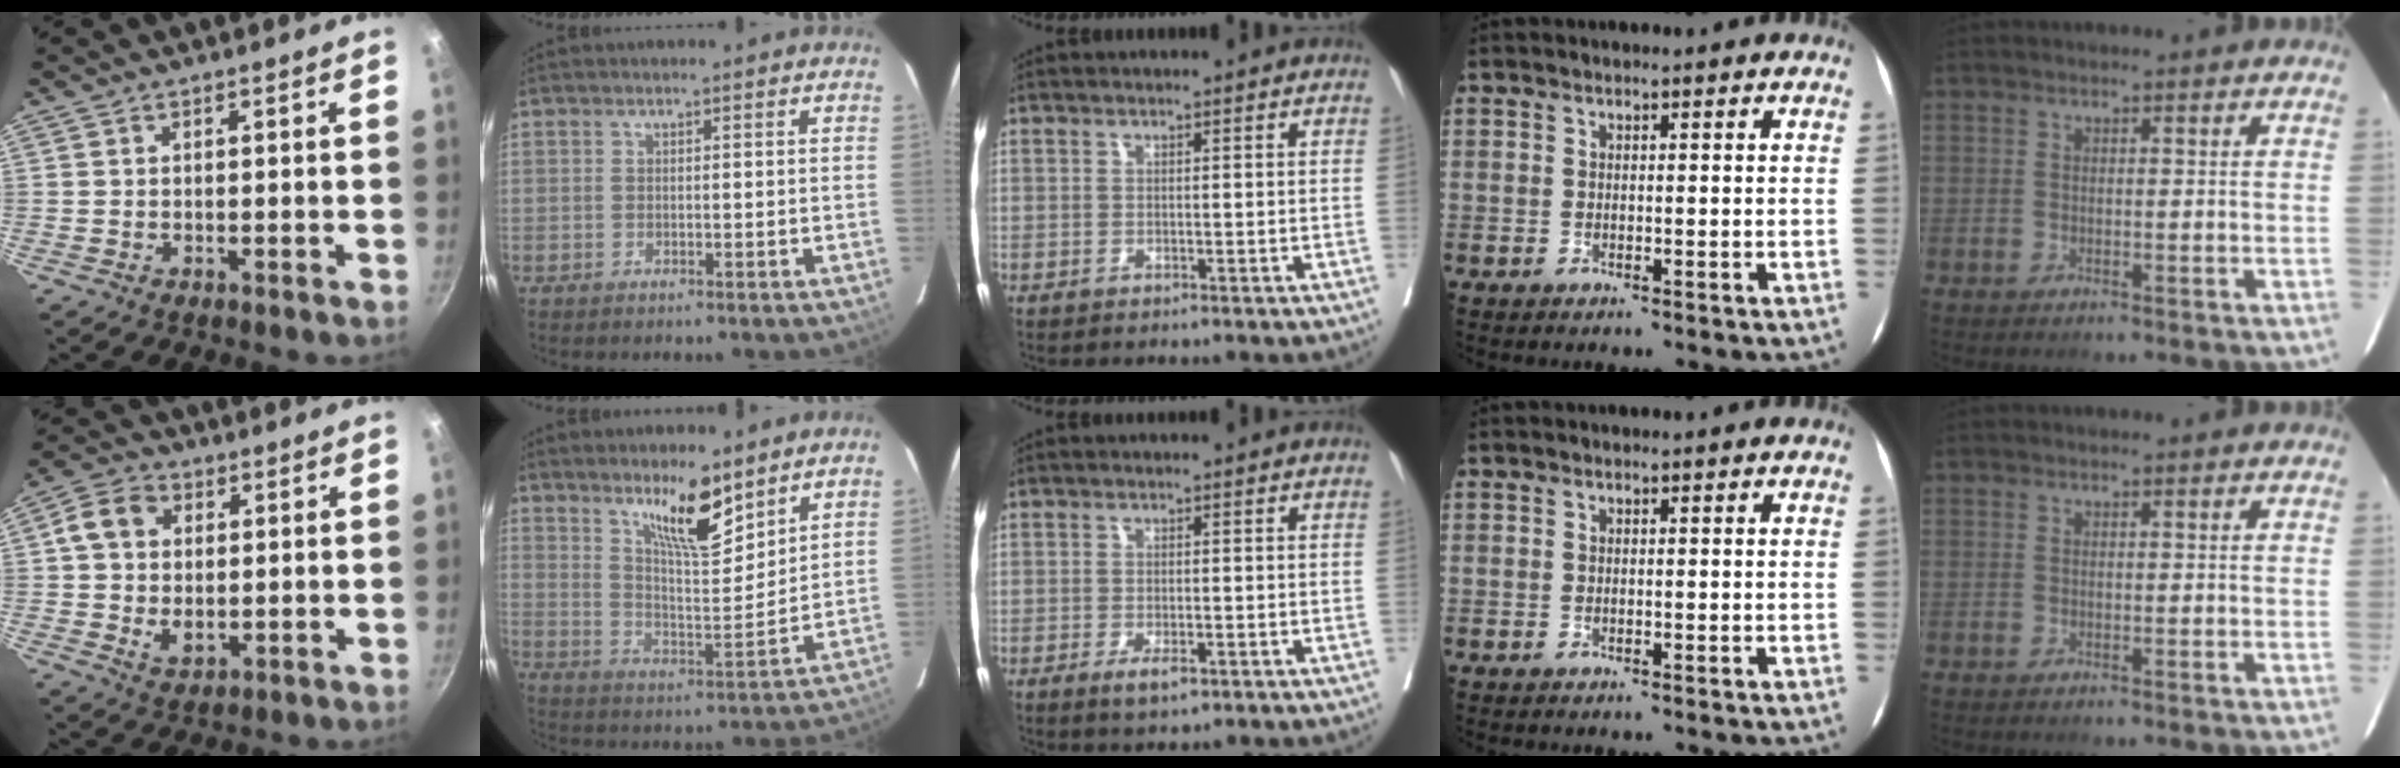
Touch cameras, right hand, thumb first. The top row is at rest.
{"thumb": {"total": 10.4, "force": [1.4, 7.8, 6.7], "torque": [-0.099, 0.002, 0.023]}, "index": {"total": 10.5, "force": [7.2, 1.9, 7.3], "torque": [-0.127, -0.011, 0.132]}, "middle": {"total": 3.0, "force": [-1.6, 1.0, 2.3], "torque": [-0.039, -0.001, -0.023]}}